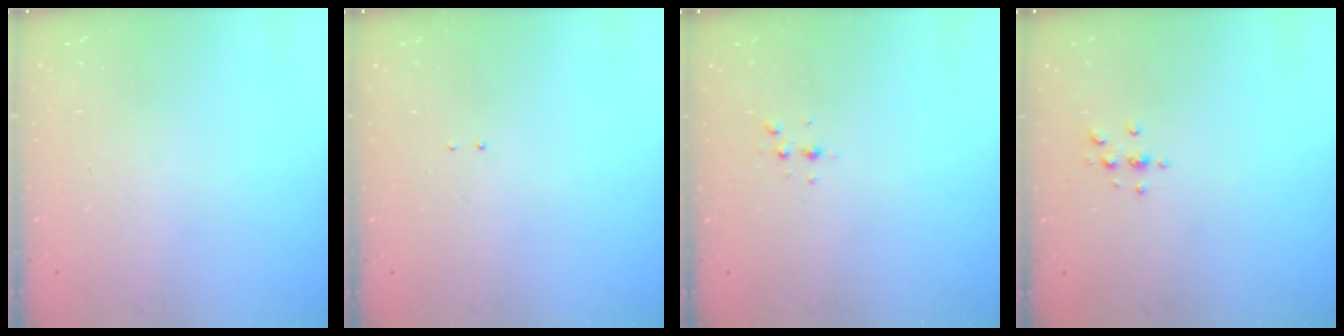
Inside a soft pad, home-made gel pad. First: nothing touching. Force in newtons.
{"total": 1.3, "press": 1.2, "slide": 0.6}
{"total": 3.6, "press": 3.1, "slide": 1.7}
{"total": 2.9, "press": 2.9, "slide": 0.4}